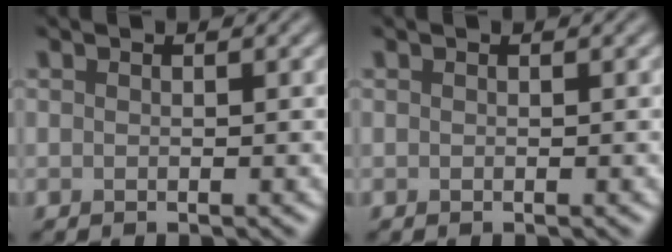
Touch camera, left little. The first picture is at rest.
{"total": 0.0}